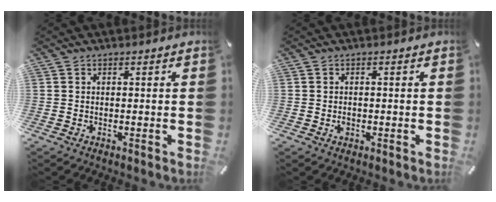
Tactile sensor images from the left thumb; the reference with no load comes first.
{"total": 1.2, "force": [-0.2, 1.0, 0.7], "torque": [-0.014, 0.003, -0.006]}